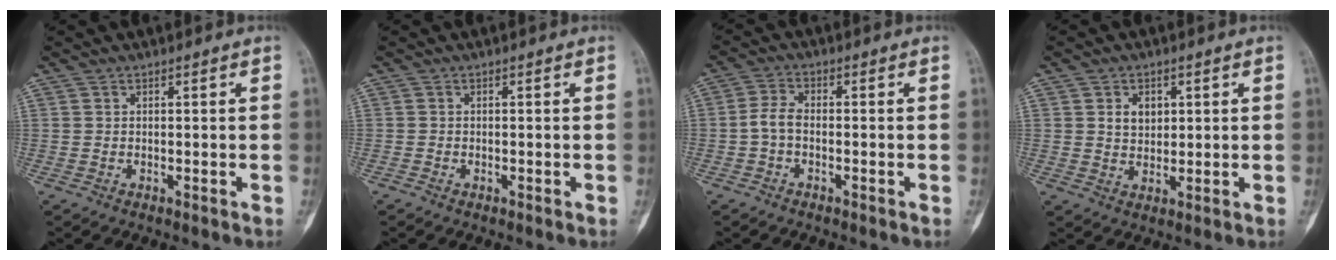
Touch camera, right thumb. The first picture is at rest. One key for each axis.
{"total": 0.0}
{"total": 3.5, "fx": -0.8, "fy": 2.0, "fz": 2.7, "tx": -0.055, "ty": 0.016, "tz": -0.025}
{"total": 4.3, "fx": 1.3, "fy": 3.2, "fz": 2.5, "tx": -0.022, "ty": -0.007, "tz": 0.024}